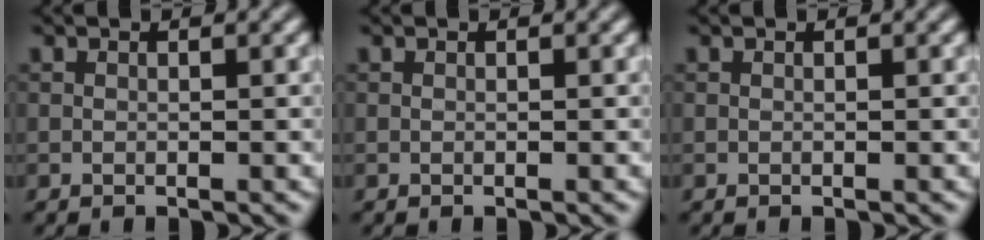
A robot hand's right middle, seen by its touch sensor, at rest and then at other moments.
{"total": 0.0}
{"total": 0.0}